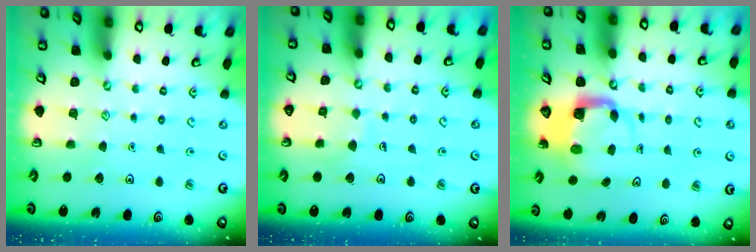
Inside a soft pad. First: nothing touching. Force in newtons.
{"total": 5.2, "press": 5.2, "slide": 0.3}
{"total": 4.0, "press": 4.0, "slide": 0.4}